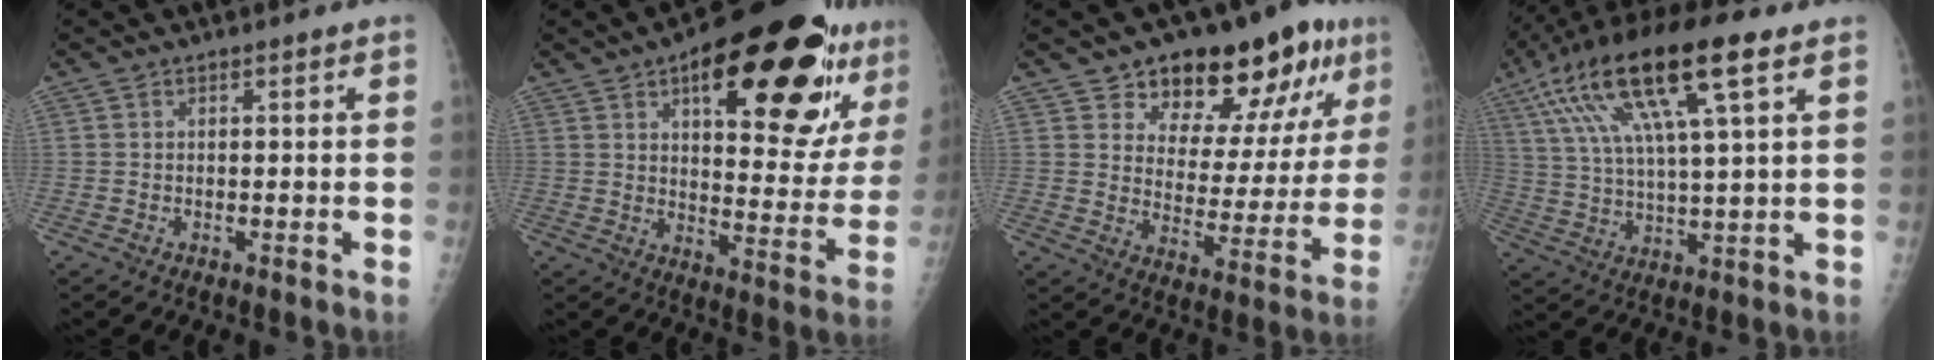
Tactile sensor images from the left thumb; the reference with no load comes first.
{"total": 27.5, "force": [14.3, 10.0, 21.3], "torque": [-0.254, -0.032, 0.201]}
{"total": 17.8, "force": [11.1, 8.5, 11.1], "torque": [-0.091, -0.055, 0.162]}
{"total": 19.6, "force": [9.0, 4.7, 16.7], "torque": [-0.325, 0.005, 0.159]}